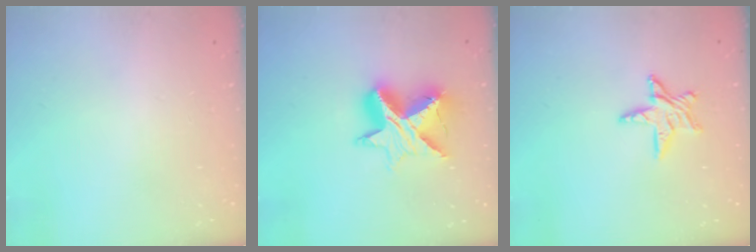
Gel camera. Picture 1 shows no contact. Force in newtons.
{"total": 13.1, "press": 13.1, "slide": 0.8}
{"total": 9.0, "press": 9.0, "slide": 0.8}